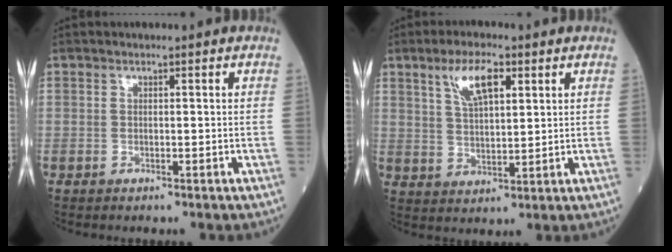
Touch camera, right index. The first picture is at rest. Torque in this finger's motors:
{"motor_torque": [0.19, 0.13, 0.13, 0.05]}